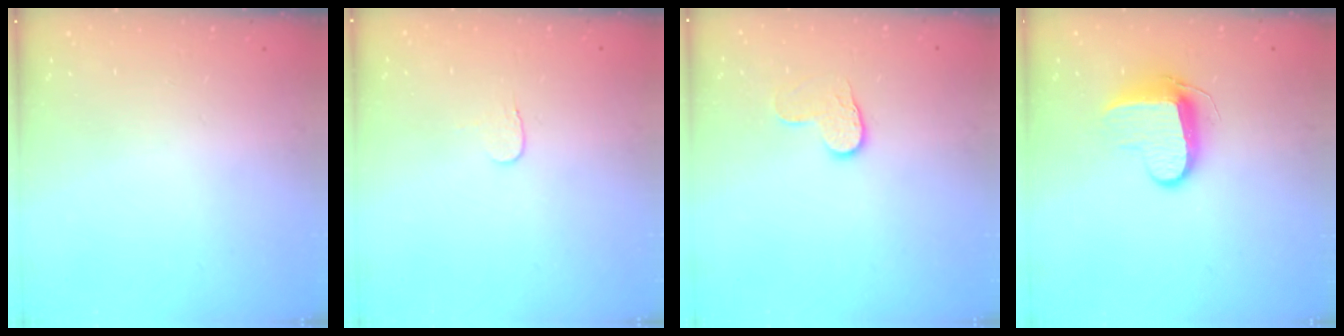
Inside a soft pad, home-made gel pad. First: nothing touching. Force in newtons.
{"total": 3.9, "press": 3.8, "slide": 0.4}
{"total": 6.4, "press": 6.4, "slide": 0.6}
{"total": 9.0, "press": 9.0, "slide": 0.5}